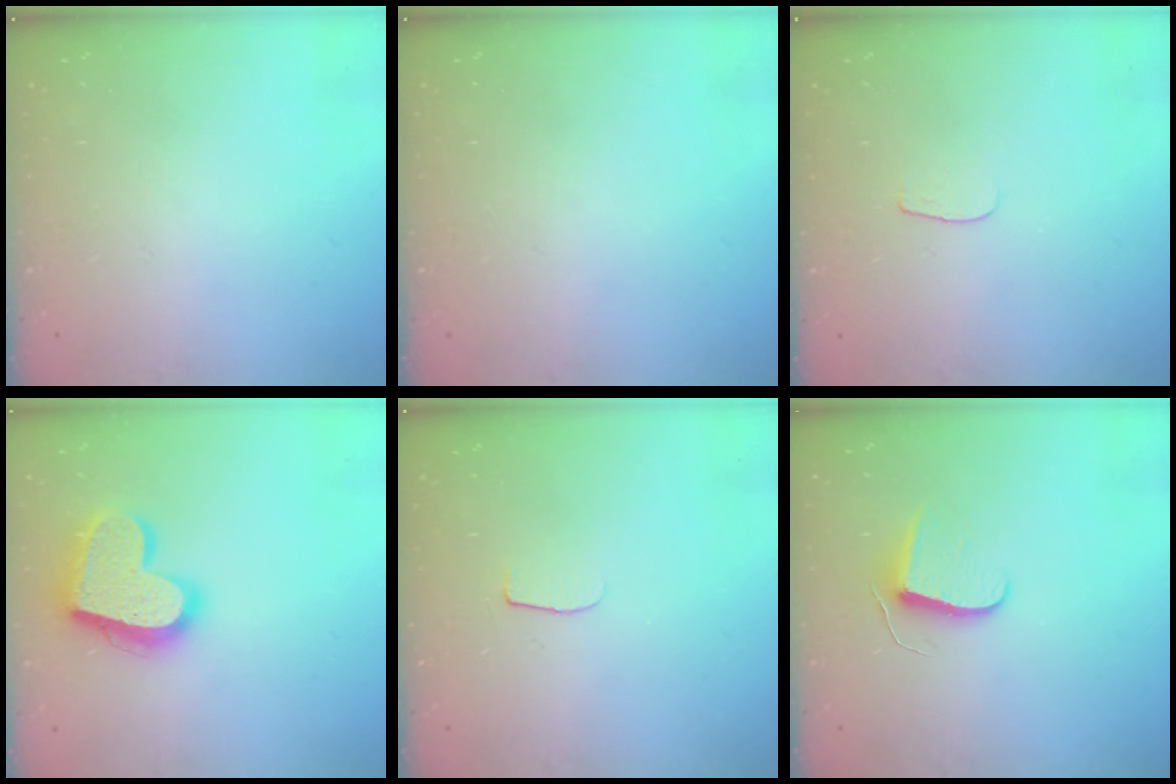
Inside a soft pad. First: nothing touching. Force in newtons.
{"total": 0.0}
{"total": 3.6, "press": 3.6, "slide": 0.4}
{"total": 20.3, "press": 20.3, "slide": 1.5}
{"total": 5.3, "press": 5.3, "slide": 0.5}
{"total": 7.5, "press": 7.4, "slide": 0.6}